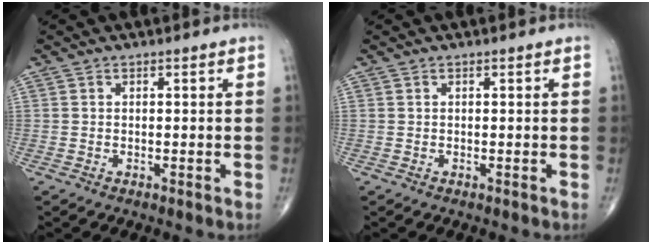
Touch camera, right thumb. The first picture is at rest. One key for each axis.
{"total": 0.0}